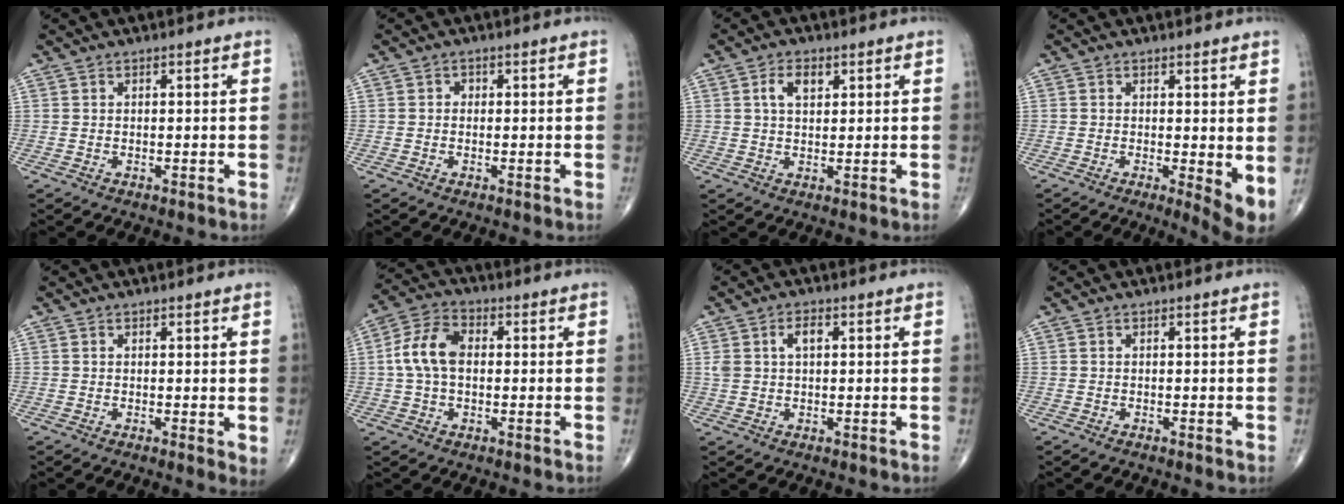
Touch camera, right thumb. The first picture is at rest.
{"total": 0.9, "force": [0.0, 0.8, 0.4], "torque": [0.002, 0.003, -0.006]}
{"total": 4.2, "force": [1.6, 2.4, 3.1], "torque": [-0.052, 0.000, 0.028]}
{"total": 4.9, "force": [0.1, 1.4, 4.7], "torque": [-0.065, -0.013, 0.001]}
{"total": 2.2, "force": [0.3, 0.7, 2.0], "torque": [-0.029, -0.008, 0.001]}
{"total": 8.8, "force": [0.4, 5.6, 6.8], "torque": [-0.135, 0.026, 0.000]}
{"total": 4.1, "force": [1.1, 2.2, 3.2], "torque": [-0.069, 0.012, 0.023]}
{"total": 0.7, "force": [-0.3, 0.2, 0.5], "torque": [-0.012, -0.003, -0.010]}